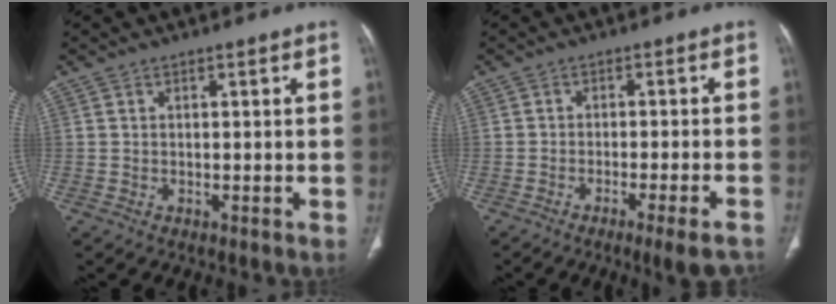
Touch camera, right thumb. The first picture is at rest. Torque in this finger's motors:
{"motor_torque": [0.15, 0.20, 0.07, -0.07, 0.02]}